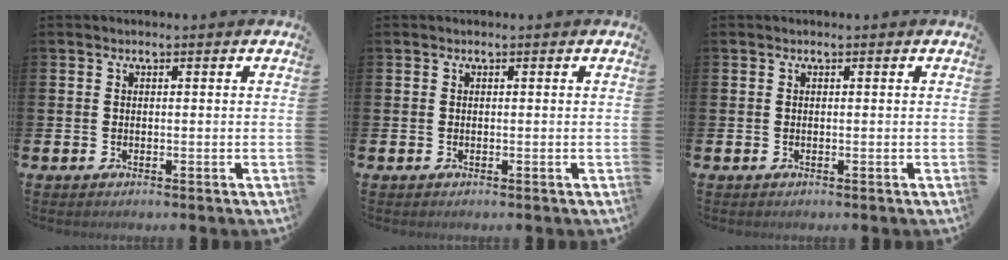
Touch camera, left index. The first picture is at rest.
{"total": 0.0}
{"total": 0.0}